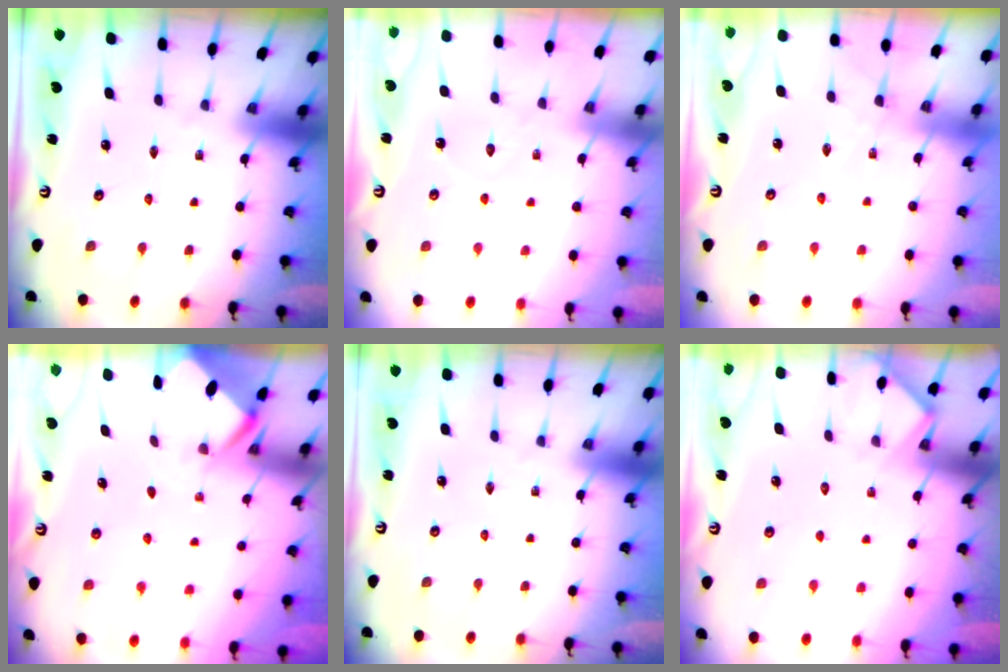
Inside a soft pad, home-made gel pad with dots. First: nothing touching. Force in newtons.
{"total": 5.0, "press": 5.0, "slide": 0.6}
{"total": 3.6, "press": 3.6, "slide": 0.4}
{"total": 2.9, "press": 2.9, "slide": 0.4}
{"total": 0.0}
{"total": 6.1, "press": 6.0, "slide": 0.8}